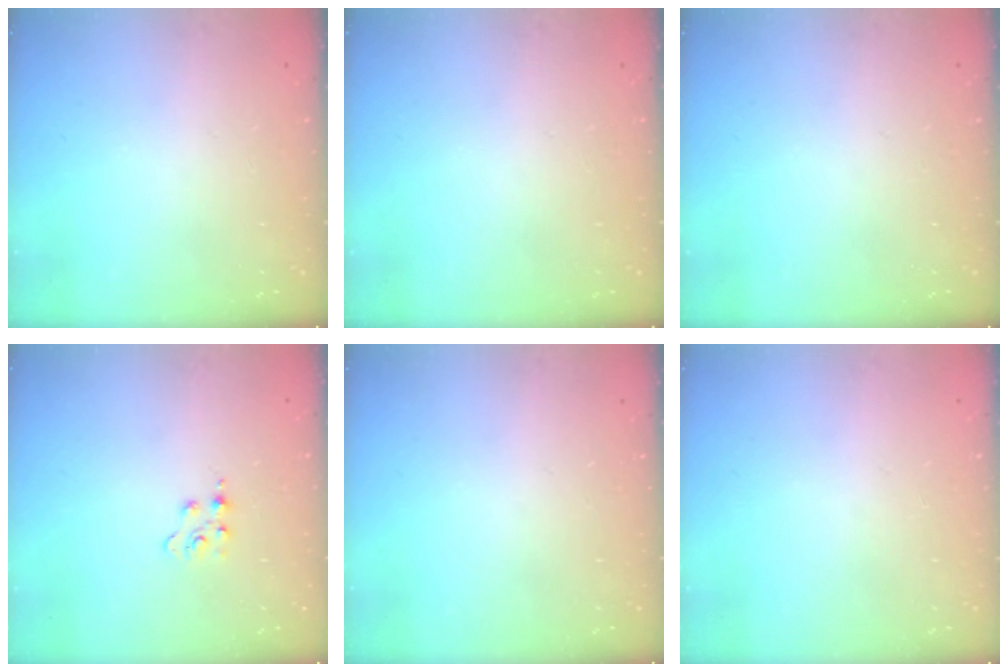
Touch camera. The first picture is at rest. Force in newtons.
{"total": 0.0}
{"total": 0.0}
{"total": 2.4, "press": 2.4, "slide": 0.3}
{"total": 0.0}
{"total": 0.7, "press": 0.7, "slide": 0.2}